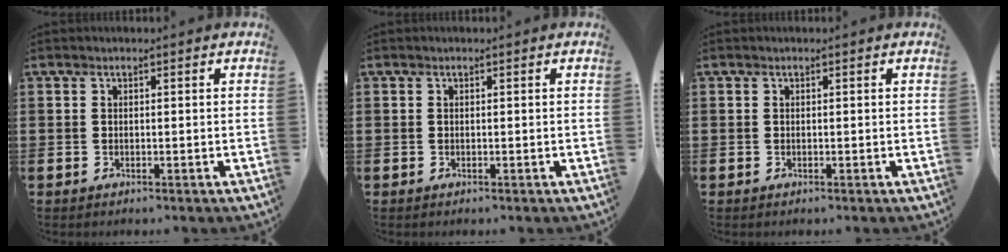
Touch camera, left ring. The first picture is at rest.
{"total": 0.0}
{"total": 0.0}